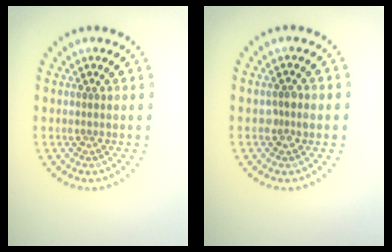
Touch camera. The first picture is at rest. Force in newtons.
{"total": 0.9, "press": 0.9, "slide": 0.2}